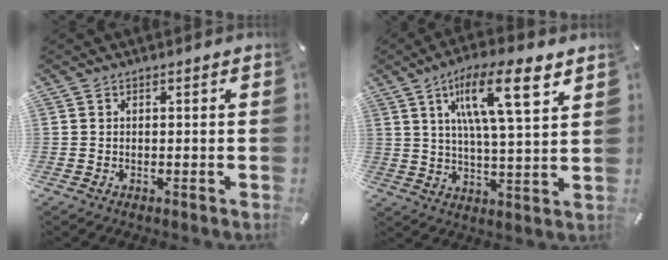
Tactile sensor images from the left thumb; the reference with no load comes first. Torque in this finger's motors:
{"motor_torque": [1.42, 1.43, 2.00, -0.77, 0.54]}